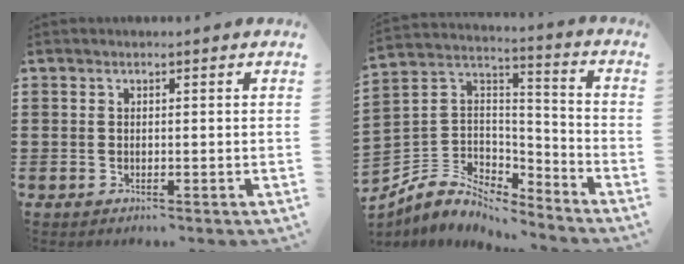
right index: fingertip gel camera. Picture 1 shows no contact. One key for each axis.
{"total": 5.4, "fx": -4.2, "fy": 3.2, "fz": 0.9, "tx": -0.053, "ty": -0.012, "tz": -0.089}